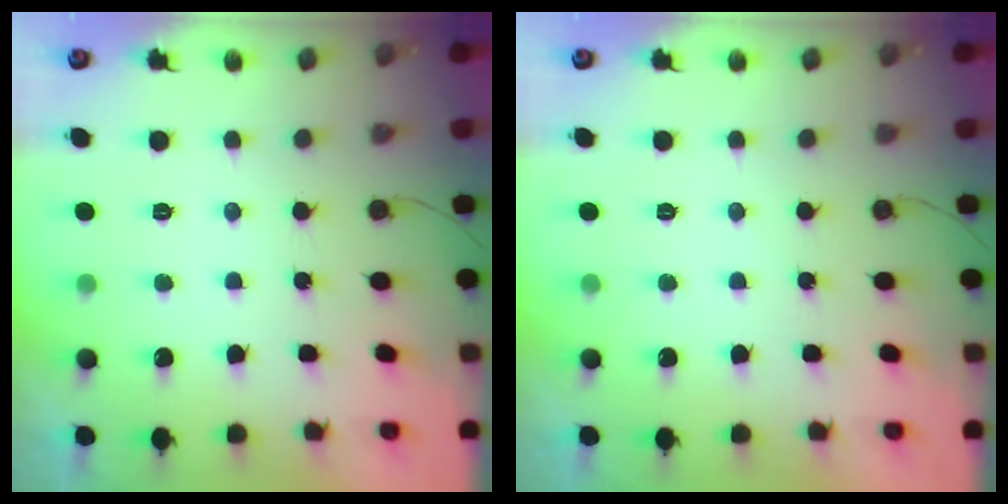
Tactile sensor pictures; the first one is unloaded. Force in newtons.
{"total": 0.0}